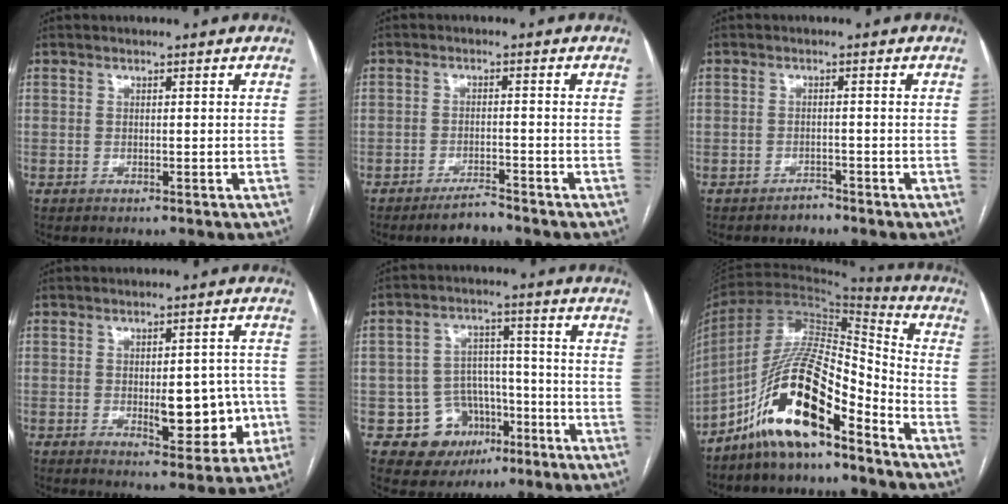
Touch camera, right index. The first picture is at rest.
{"total": 2.9, "force": [-2.8, 0.6, 0.7], "torque": [-0.008, -0.004, -0.047]}
{"total": 1.4, "force": [-1.3, 0.6, 0.0], "torque": [0.001, 0.001, -0.022]}
{"total": 9.1, "force": [-1.8, 4.0, 7.9], "torque": [-0.089, 0.010, -0.013]}
{"total": 8.9, "force": [-4.0, 7.7, 2.0], "torque": [-0.019, 0.027, -0.051]}
{"total": 15.6, "force": [-9.9, 3.9, 11.5], "torque": [-0.219, 0.023, -0.176]}